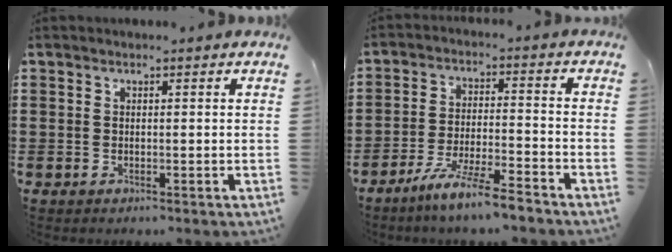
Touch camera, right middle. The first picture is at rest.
{"total": 7.1, "force": [-6.1, -0.2, 3.6], "torque": [-0.081, -0.012, -0.120]}